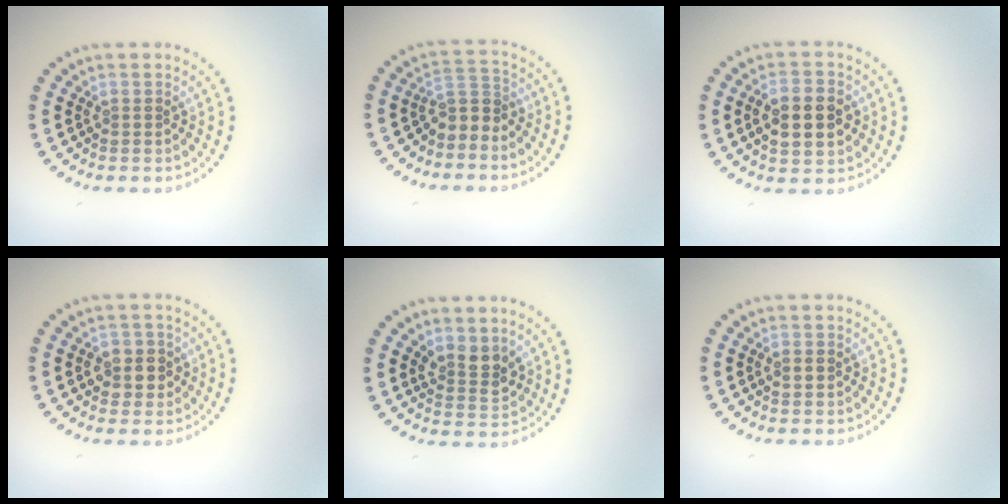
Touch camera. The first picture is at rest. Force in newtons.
{"total": 2.6, "press": 2.0, "slide": 1.6}
{"total": 5.2, "press": 5.2, "slide": 0.2}
{"total": 2.6, "press": 2.4, "slide": 1.0}
{"total": 2.6, "press": 2.4, "slide": 1.1}
{"total": 1.5, "press": 1.5, "slide": 0.1}